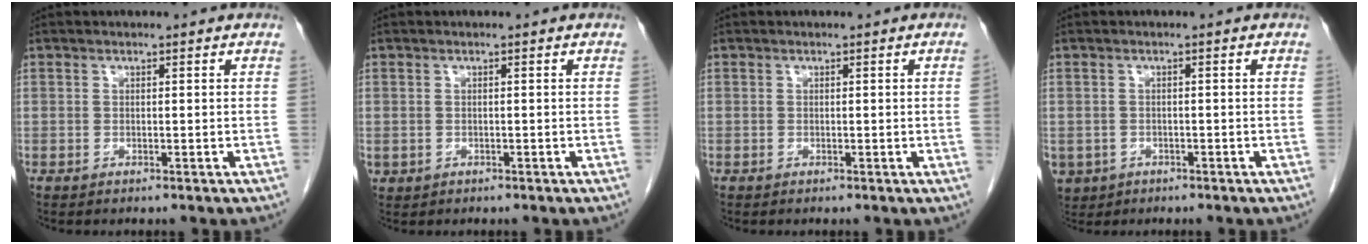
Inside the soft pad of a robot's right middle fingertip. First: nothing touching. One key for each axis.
{"total": 1.1, "fx": -0.2, "fy": 1.0, "fz": 0.4, "tx": -0.010, "ty": 0.003, "tz": 0.005}
{"total": 0.7, "fx": 0.0, "fy": -0.3, "fz": 0.6, "tx": -0.003, "ty": 0.001, "tz": -0.002}
{"total": 5.0, "fx": -2.5, "fy": 4.2, "fz": 1.3, "tx": -0.026, "ty": 0.001, "tz": -0.037}